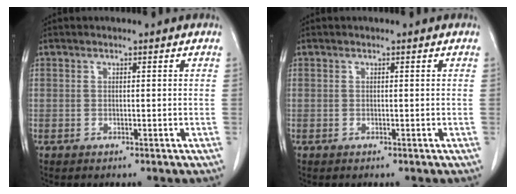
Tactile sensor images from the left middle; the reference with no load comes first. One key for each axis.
{"total": 0.0}